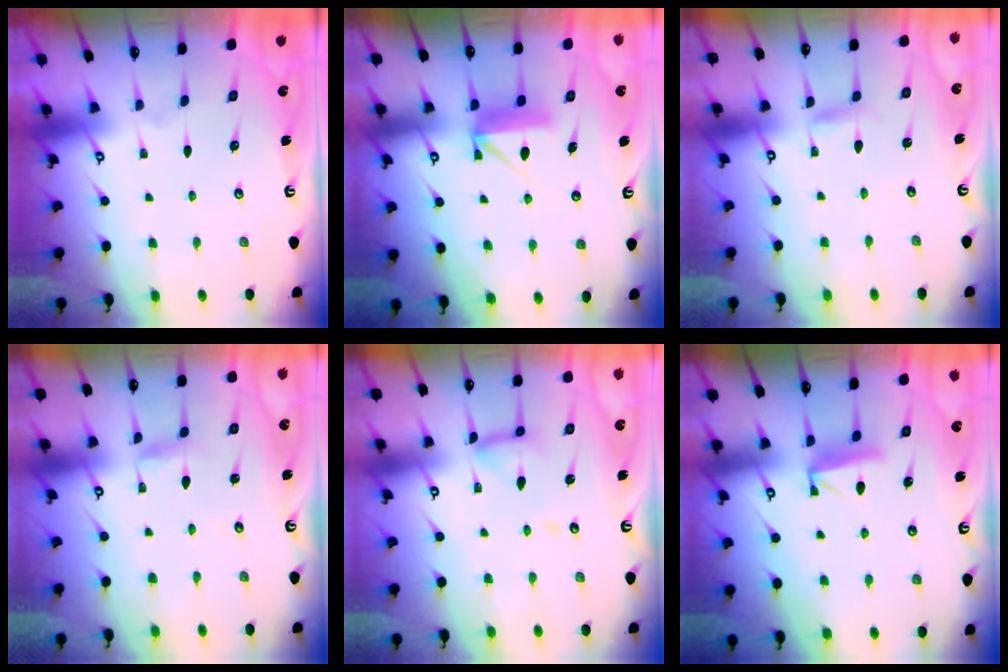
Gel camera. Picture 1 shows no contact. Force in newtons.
{"total": 8.5, "press": 8.5, "slide": 0.3}
{"total": 2.7, "press": 2.7, "slide": 0.2}
{"total": 2.1, "press": 2.1, "slide": 0.1}
{"total": 11.2, "press": 11.2, "slide": 1.1}
{"total": 7.7, "press": 7.7, "slide": 0.7}